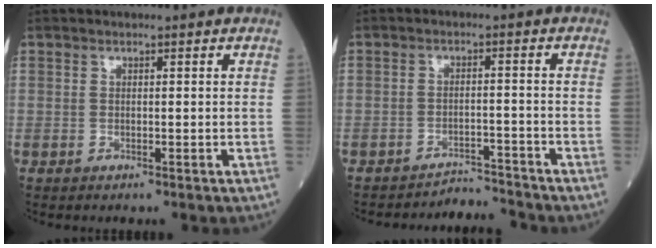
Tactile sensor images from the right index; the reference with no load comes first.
{"total": 4.5, "force": [-4.1, -0.8, -1.5], "torque": [0.028, 0.003, -0.064]}